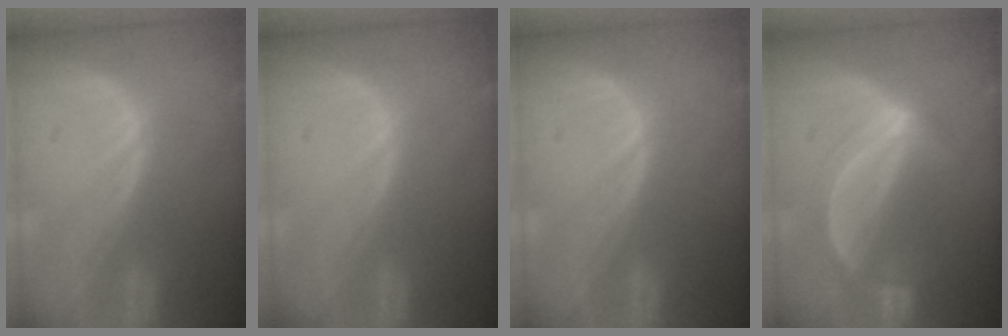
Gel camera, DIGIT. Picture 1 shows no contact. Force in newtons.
{"total": 0.0}
{"total": 0.0}
{"total": 5.0, "press": 5.0, "slide": 0.2}